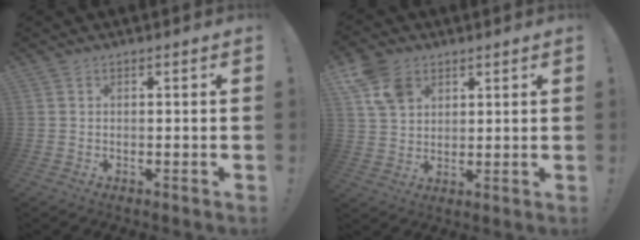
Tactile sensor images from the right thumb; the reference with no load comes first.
{"total": 10.2, "force": [5.3, 7.3, 4.8], "torque": [-0.078, -0.013, 0.107]}